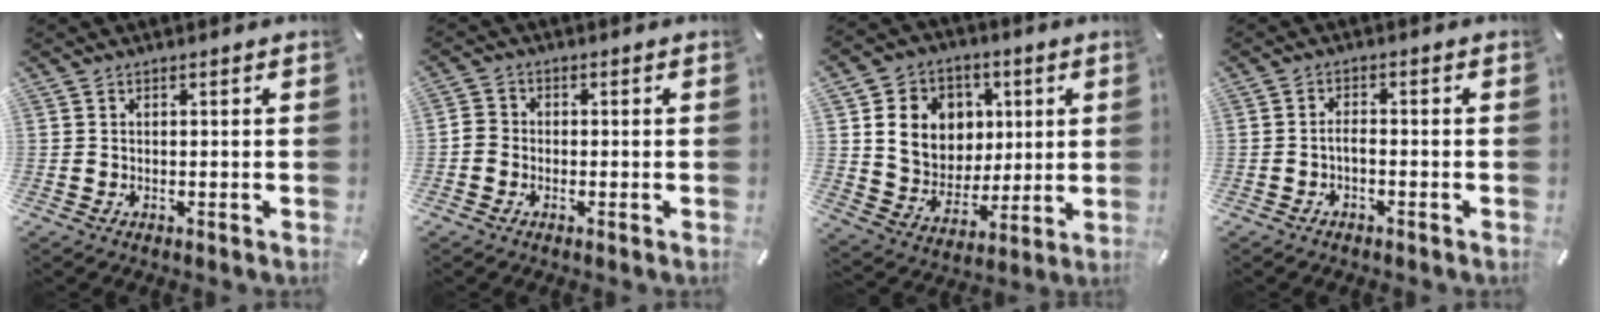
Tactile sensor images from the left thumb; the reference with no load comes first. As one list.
[{"total": 2.4, "force": [-1.1, 2.0, 0.8], "torque": [-0.012, 0.009, -0.022]}, {"total": 13.2, "force": [3.4, 12.0, 4.4], "torque": [-0.071, -0.012, 0.076]}, {"total": 2.2, "force": [-1.2, 1.0, 1.5], "torque": [-0.036, 0.004, -0.026]}]